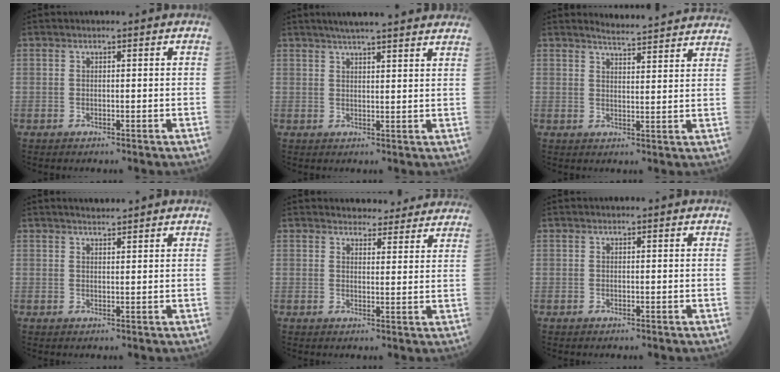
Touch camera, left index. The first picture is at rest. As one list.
[{"total": 13.9, "force": [12.1, 1.0, 6.8], "torque": [-0.094, 0.029, 0.147]}, {"total": 13.6, "force": [13.2, 0.6, 3.1], "torque": [-0.033, -0.024, 0.145]}, {"total": 1.9, "force": [1.8, 0.0, 0.5], "torque": [-0.010, 0.007, 0.034]}, {"total": 9.4, "force": [8.9, 2.6, 1.5], "torque": [0.004, 0.004, 0.088]}, {"total": 0.0}]